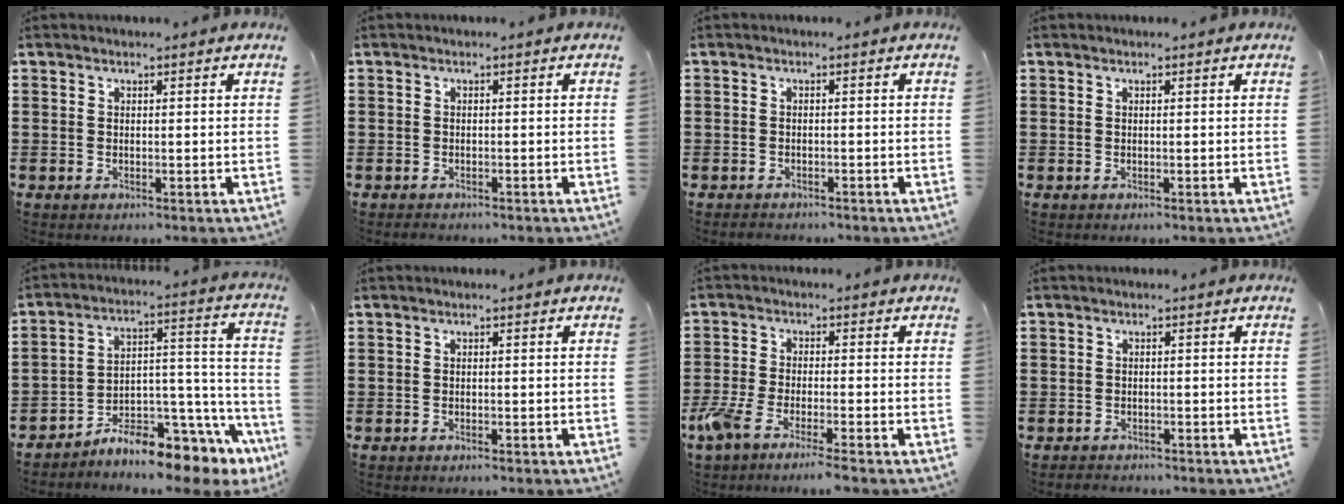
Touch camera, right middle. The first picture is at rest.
{"total": 0.8, "force": [-0.7, 0.3, 0.0], "torque": [-0.003, -0.001, -0.016]}
{"total": 1.1, "force": [-1.1, 0.3, -0.1], "torque": [-0.003, 0.001, -0.024]}
{"total": 0.0}
{"total": 8.4, "force": [-7.4, 2.4, 3.3], "torque": [-0.045, 0.007, -0.133]}
{"total": 0.7, "force": [-0.6, 0.1, 0.2], "torque": [-0.007, -0.004, -0.011]}
{"total": 4.8, "force": [-3.9, 0.2, 2.7], "torque": [-0.080, -0.019, -0.082]}
{"total": 1.5, "force": [-1.5, 0.4, -0.1], "torque": [-0.003, -0.001, -0.033]}